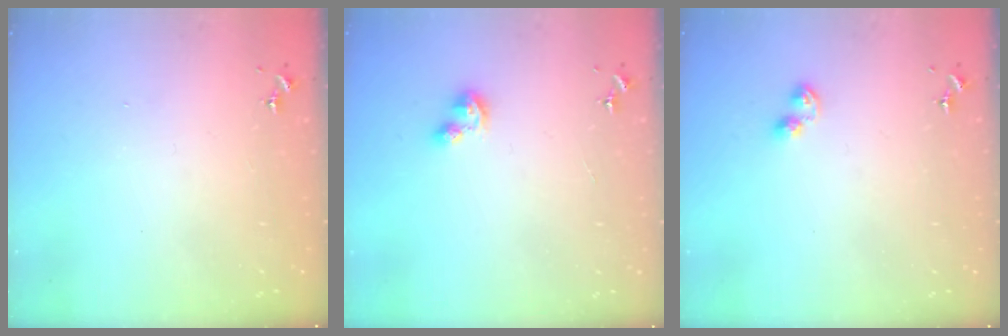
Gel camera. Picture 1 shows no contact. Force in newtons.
{"total": 4.0, "press": 4.0, "slide": 0.8}
{"total": 3.8, "press": 3.8, "slide": 0.5}